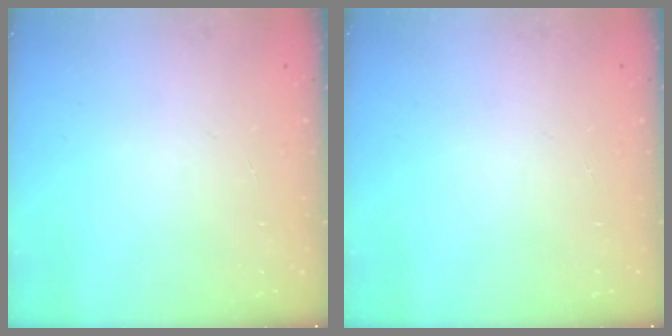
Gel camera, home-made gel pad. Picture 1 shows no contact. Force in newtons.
{"total": 0.0}